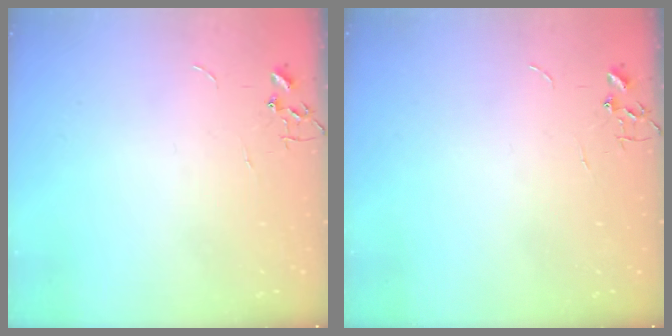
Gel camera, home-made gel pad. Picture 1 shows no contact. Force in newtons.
{"total": 0.0}